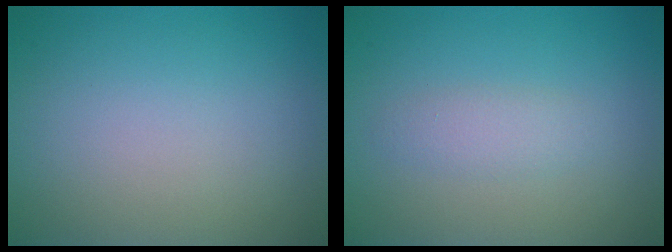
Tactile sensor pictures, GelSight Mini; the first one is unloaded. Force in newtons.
{"total": 1.6, "press": 1.6, "slide": 0.0}